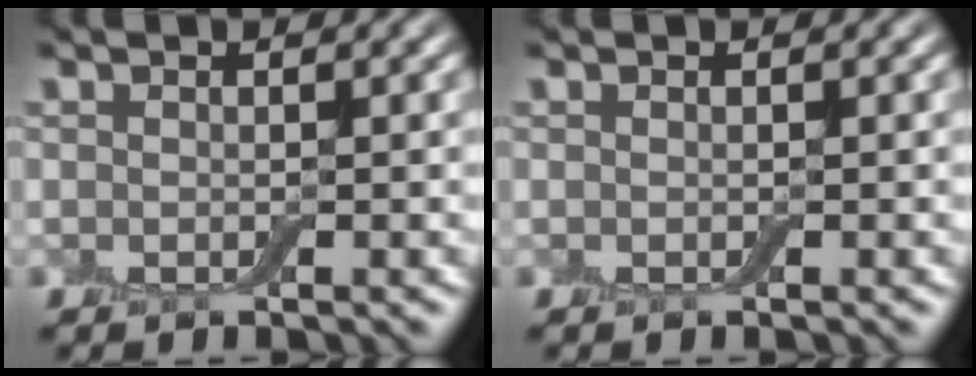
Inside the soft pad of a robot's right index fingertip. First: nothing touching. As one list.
[{"total": 0.0}]